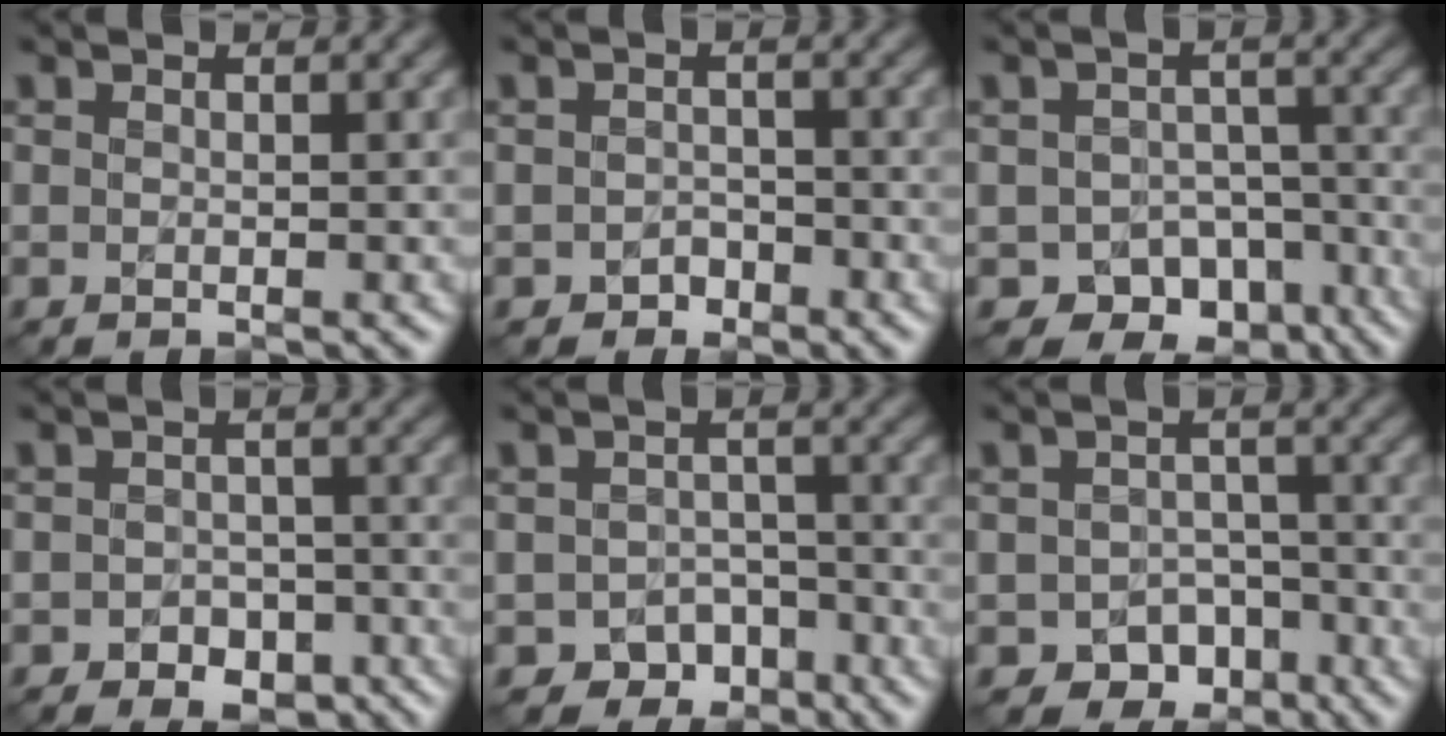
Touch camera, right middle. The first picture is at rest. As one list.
[{"total": 1.1, "force": [-0.5, 1.0, 0.3], "torque": [-0.004, 0.005, -0.013]}, {"total": 7.5, "force": [-4.8, 5.1, 2.7], "torque": [-0.024, -0.017, -0.052]}, {"total": 2.8, "force": [-1.3, 2.2, 1.2], "torque": [-0.011, 0.001, -0.022]}, {"total": 3.9, "force": [-2.5, 2.8, 1.2], "torque": [-0.007, -0.004, -0.032]}, {"total": 4.2, "force": [-2.2, 3.1, 1.6], "torque": [-0.017, -0.004, -0.026]}]